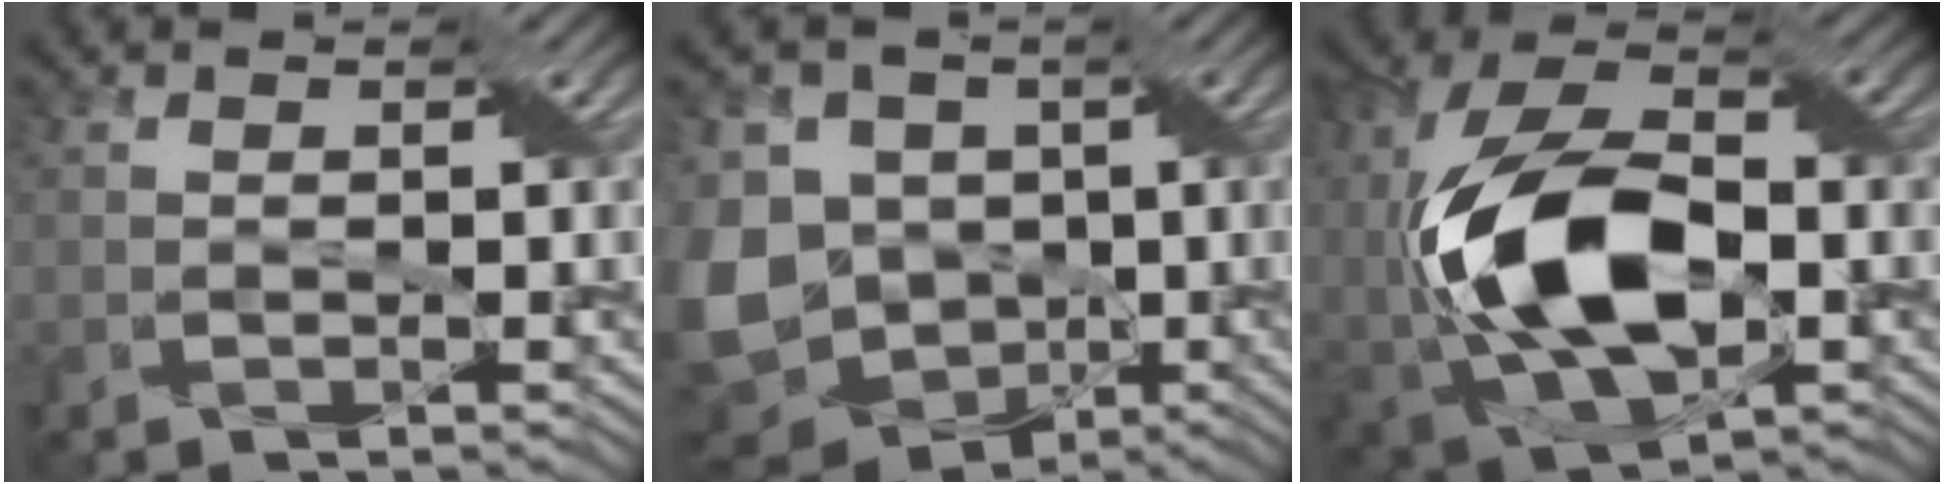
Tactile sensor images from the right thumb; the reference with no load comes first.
{"total": 14.9, "force": [-2.2, 12.3, 8.1], "torque": [-0.220, -0.013, -0.053]}
{"total": 15.7, "force": [-1.4, 9.3, 12.6], "torque": [-0.259, 0.009, -0.032]}